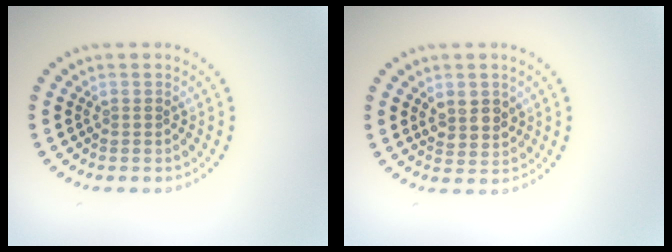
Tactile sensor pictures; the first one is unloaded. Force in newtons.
{"total": 2.2, "press": 2.1, "slide": 0.7}